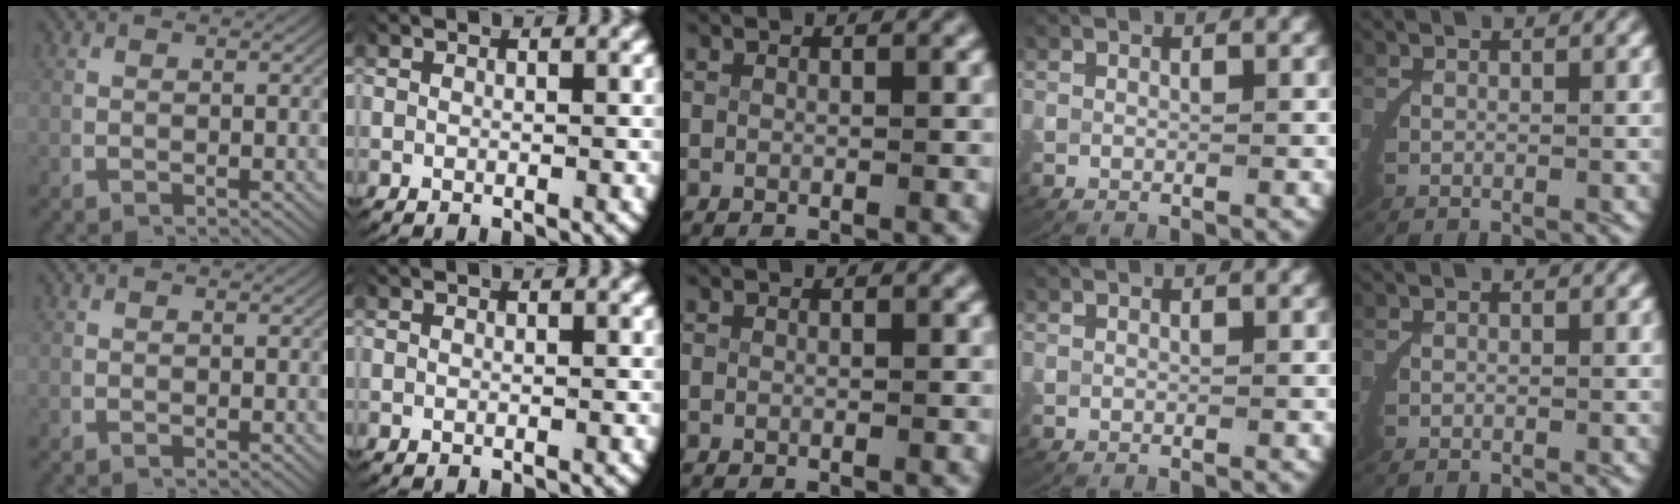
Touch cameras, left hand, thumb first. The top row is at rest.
{}